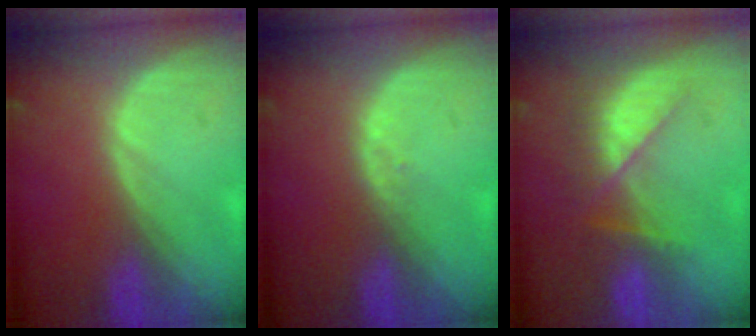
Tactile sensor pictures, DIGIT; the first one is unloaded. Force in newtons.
{"total": 1.1, "press": 0.8, "slide": 0.7}
{"total": 8.0, "press": 6.9, "slide": 4.1}